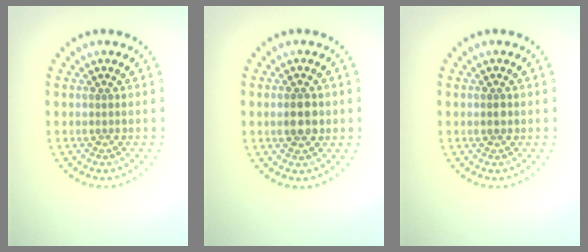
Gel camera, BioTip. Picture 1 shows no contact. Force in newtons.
{"total": 3.0, "press": 3.0, "slide": 0.1}
{"total": 1.2, "press": 1.2, "slide": 0.0}